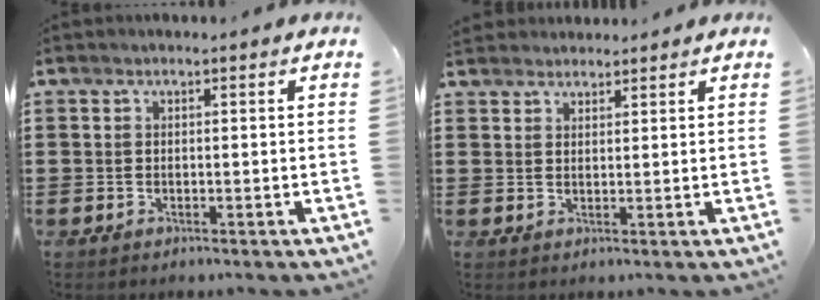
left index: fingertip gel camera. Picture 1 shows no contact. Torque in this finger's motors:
{"motor_torque": [-0.39, 0.74, 0.05, 0.03]}